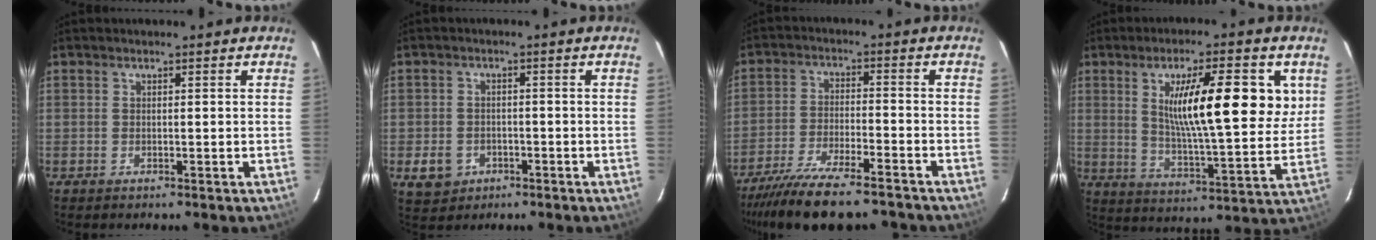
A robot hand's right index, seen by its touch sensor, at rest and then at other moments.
{"total": 4.9, "force": [-2.4, 4.1, 0.8], "torque": [-0.037, 0.007, -0.030]}
{"total": 16.1, "force": [-14.3, 2.4, 6.8], "torque": [-0.147, -0.029, -0.232]}
{"total": 16.7, "force": [5.9, 3.5, 15.2], "torque": [-0.239, 0.001, 0.093]}